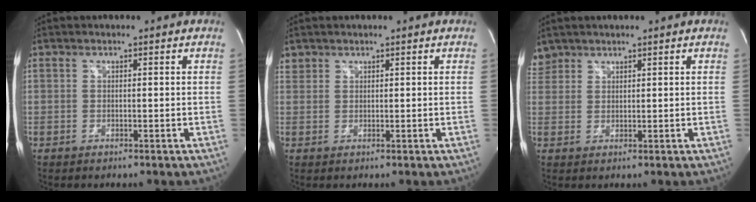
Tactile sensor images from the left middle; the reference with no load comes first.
{"total": 1.3, "force": [1.1, 0.8, -0.1], "torque": [0.008, 0.009, 0.018]}
{"total": 2.9, "force": [2.5, 1.4, -0.2], "torque": [0.006, 0.012, 0.051]}